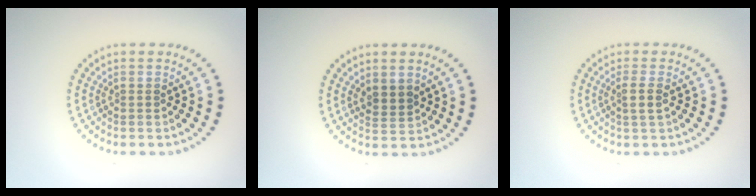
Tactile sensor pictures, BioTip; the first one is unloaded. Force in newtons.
{"total": 1.6, "press": 1.3, "slide": 1.0}
{"total": 1.4, "press": 1.2, "slide": 0.8}